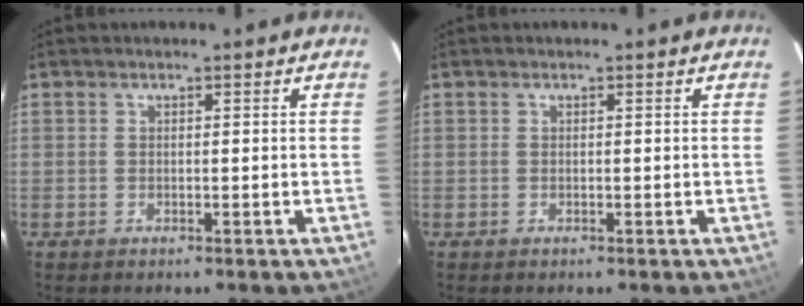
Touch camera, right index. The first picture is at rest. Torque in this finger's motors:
{"motor_torque": [-0.05, -0.05, 0.03, 0.01]}